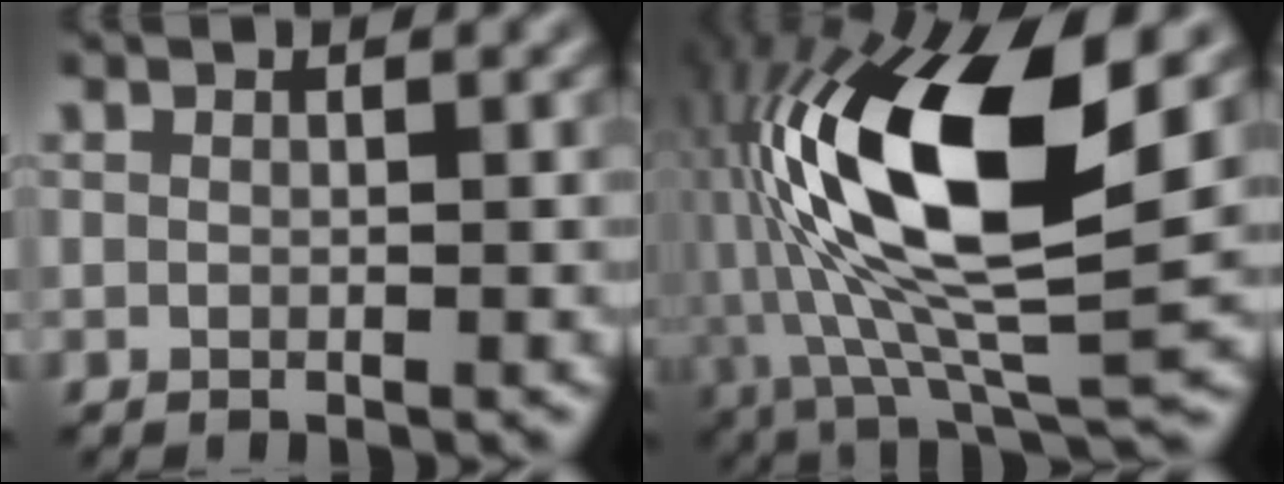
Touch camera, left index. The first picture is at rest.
{"total": 16.0, "force": [2.4, 5.9, 14.6], "torque": [-0.283, 0.007, 0.036]}